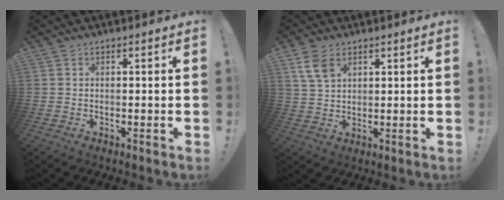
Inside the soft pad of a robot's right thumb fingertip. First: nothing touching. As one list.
[{"total": 6.5, "force": [3.7, 3.8, 3.9], "torque": [-0.075, -0.009, 0.073]}]